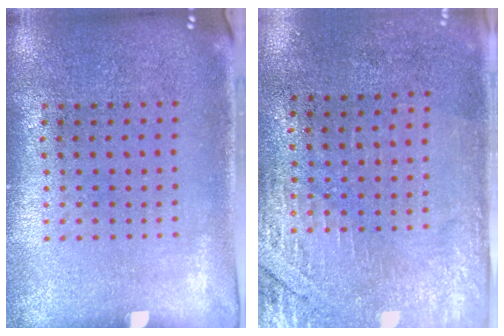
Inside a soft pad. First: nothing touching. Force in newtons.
{"total": 2.7, "press": 2.3, "slide": 1.4}